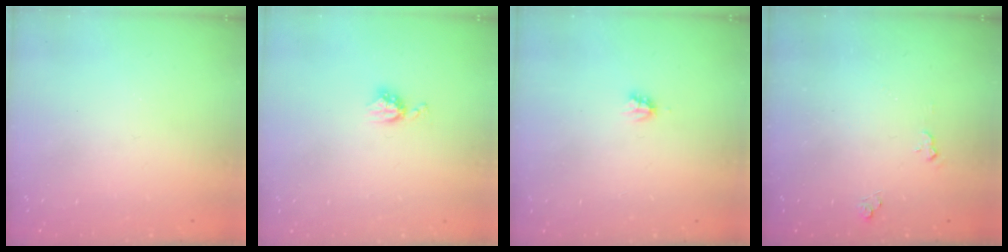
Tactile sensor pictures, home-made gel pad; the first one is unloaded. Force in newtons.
{"total": 4.6, "press": 4.6, "slide": 0.4}
{"total": 2.7, "press": 2.7, "slide": 0.2}
{"total": 4.7, "press": 4.7, "slide": 0.5}